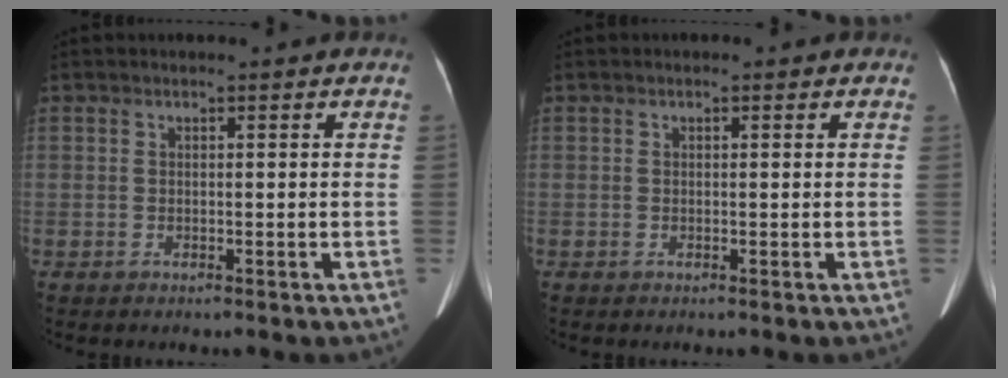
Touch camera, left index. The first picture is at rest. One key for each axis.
{"total": 0.0}